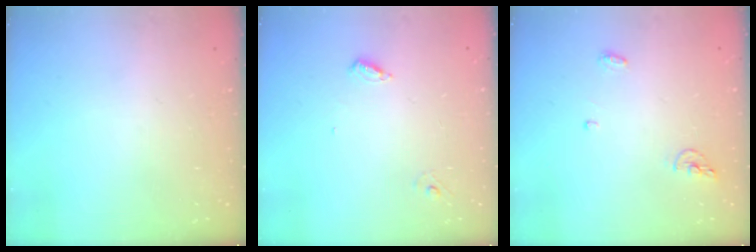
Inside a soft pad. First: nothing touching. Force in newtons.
{"total": 4.6, "press": 4.6, "slide": 0.4}
{"total": 5.2, "press": 5.0, "slide": 1.2}